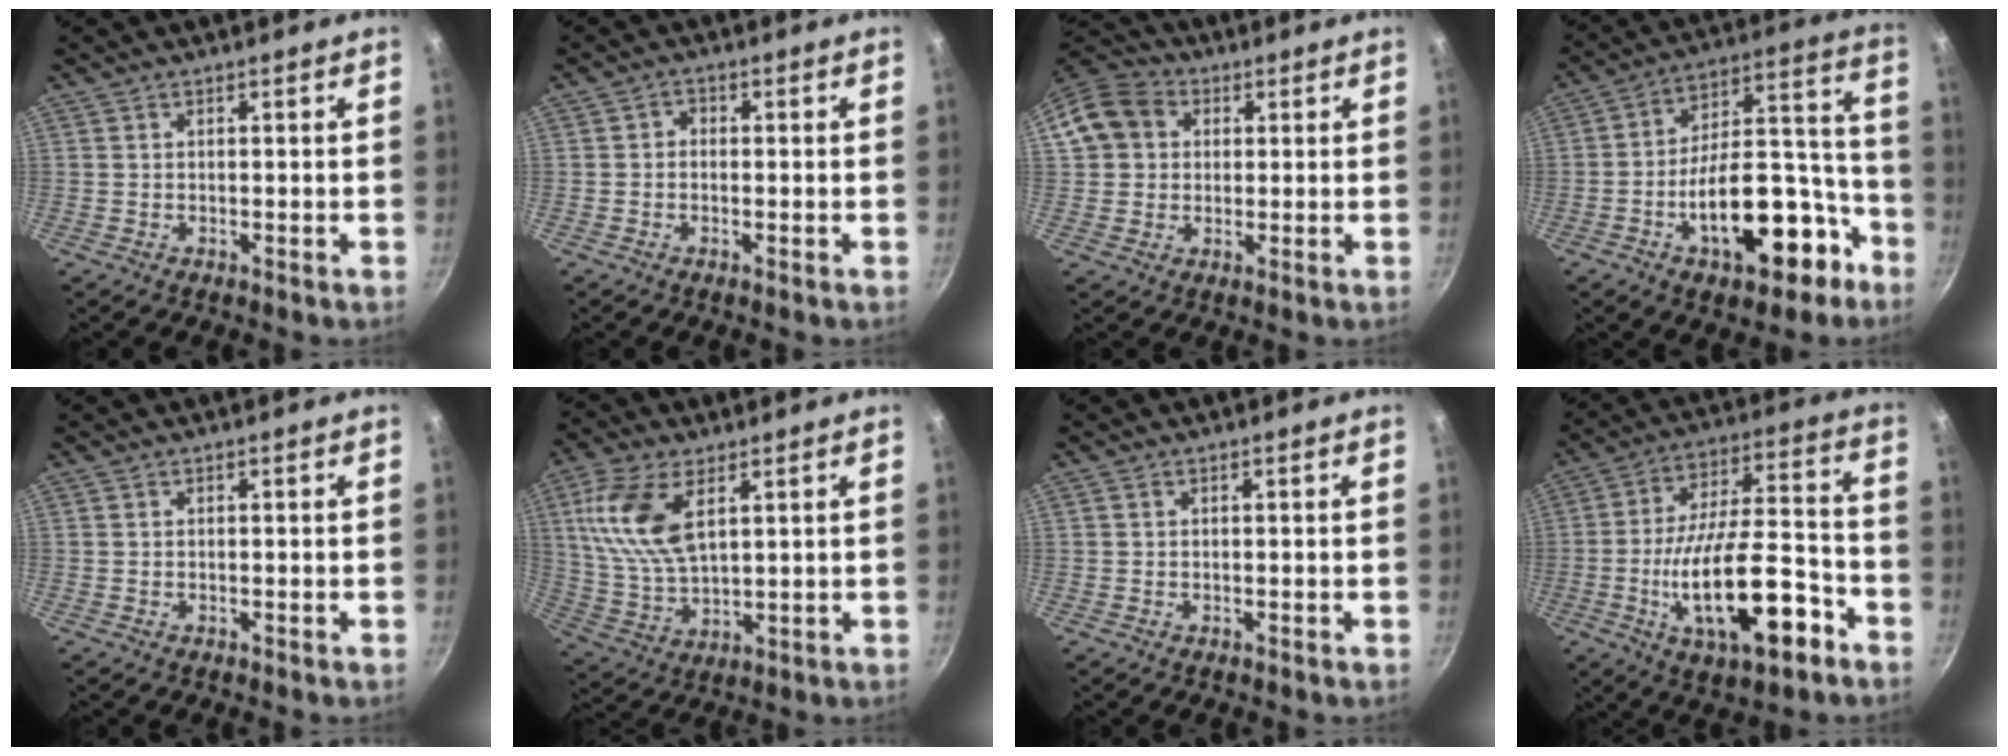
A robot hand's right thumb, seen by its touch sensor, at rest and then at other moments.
{"total": 1.6, "force": [-0.3, 1.3, 0.8], "torque": [-0.009, 0.008, -0.009]}
{"total": 10.8, "force": [2.3, 9.3, 5.0], "torque": [-0.069, 0.023, 0.026]}
{"total": 21.3, "force": [-9.5, 10.4, 16.0], "torque": [-0.196, 0.090, -0.133]}
{"total": 0.0}
{"total": 13.9, "force": [4.9, 7.3, 10.8], "torque": [-0.212, -0.012, 0.103]}
{"total": 0.0}
{"total": 21.2, "force": [-8.1, 8.2, 17.7], "torque": [-0.277, 0.045, -0.126]}